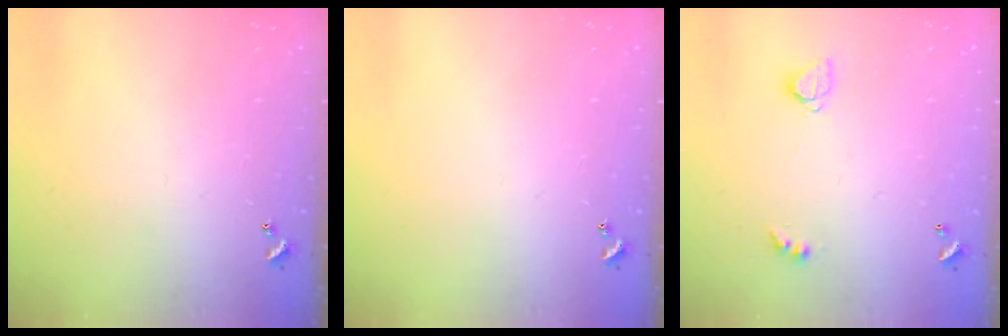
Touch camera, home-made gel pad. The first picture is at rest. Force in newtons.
{"total": 0.0}
{"total": 3.3, "press": 3.3, "slide": 0.2}